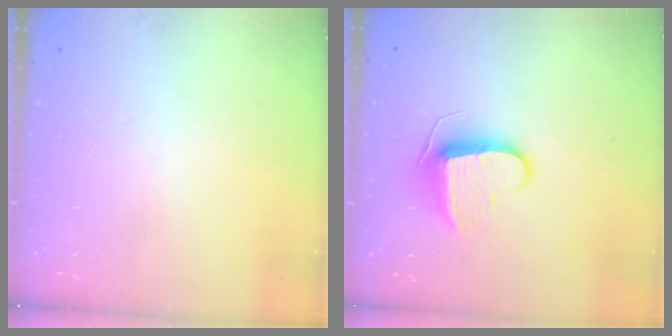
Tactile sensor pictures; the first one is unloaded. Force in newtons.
{"total": 9.3, "press": 9.3, "slide": 0.0}